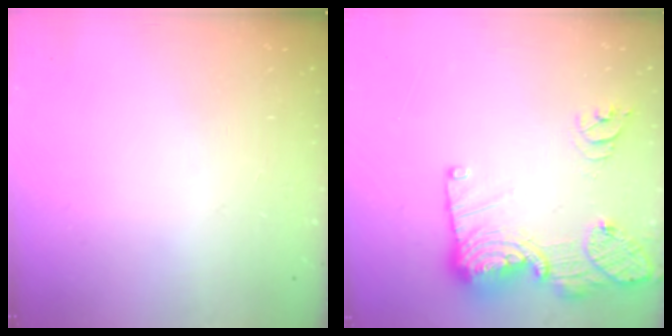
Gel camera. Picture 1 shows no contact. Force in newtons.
{"total": 18.4, "press": 18.3, "slide": 1.7}